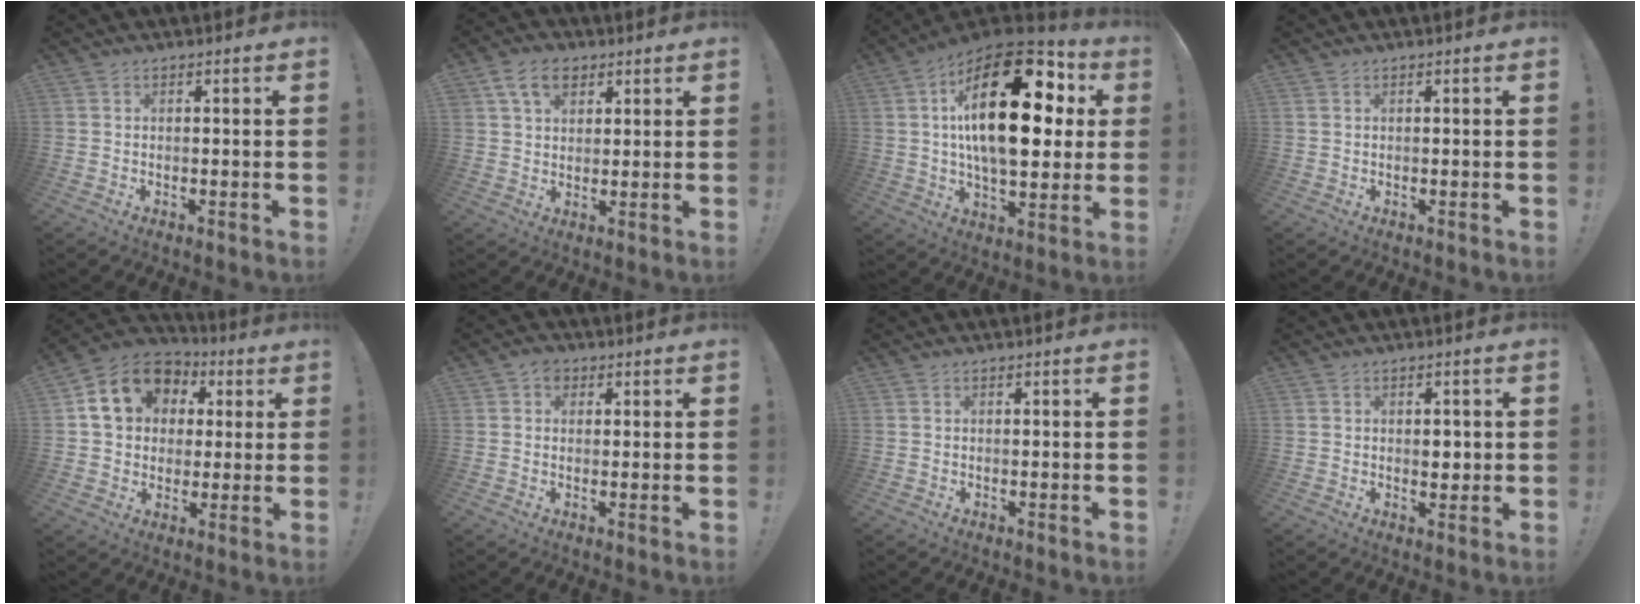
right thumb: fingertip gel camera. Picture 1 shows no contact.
{"total": 8.8, "force": [4.5, 6.1, 4.4], "torque": [-0.065, -0.009, 0.086]}
{"total": 29.5, "force": [6.4, 14.1, 25.1], "torque": [-0.419, -0.024, 0.105]}
{"total": 0.0}
{"total": 16.0, "force": [4.9, 13.0, 7.9], "torque": [-0.115, -0.003, 0.103]}
{"total": 3.5, "force": [1.1, 2.9, 1.6], "torque": [-0.018, -0.003, 0.020]}
{"total": 0.0}
{"total": 2.5, "force": [0.1, 2.0, 1.5], "torque": [-0.009, -0.003, -0.004]}